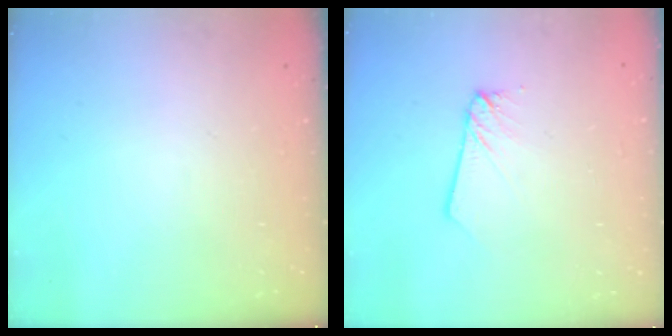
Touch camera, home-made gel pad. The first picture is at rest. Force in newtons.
{"total": 2.0, "press": 2.0, "slide": 0.1}